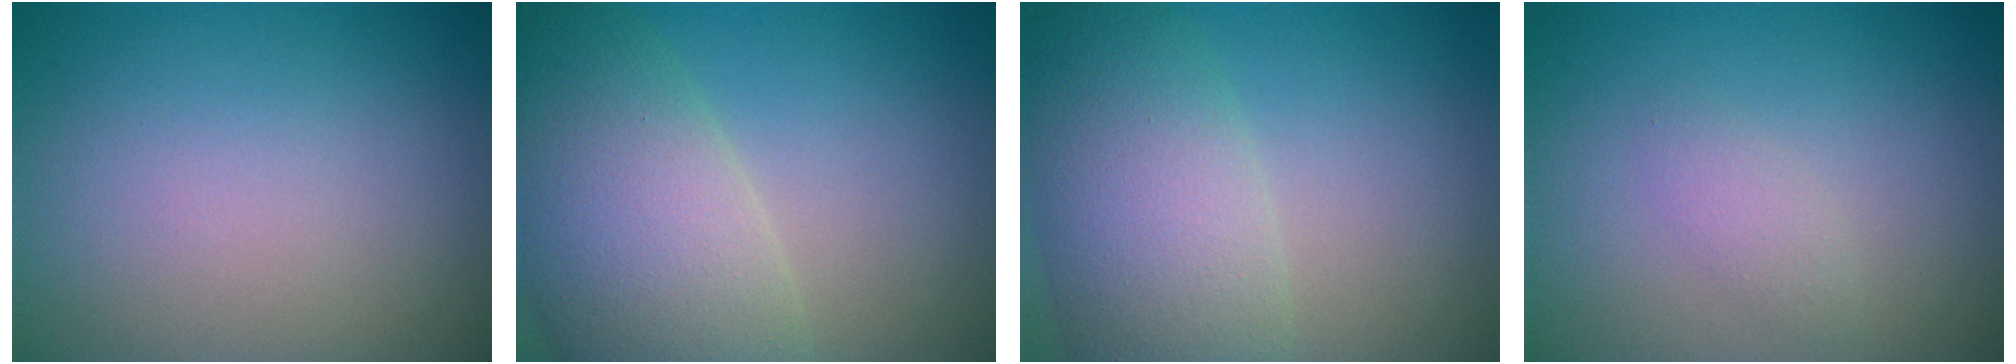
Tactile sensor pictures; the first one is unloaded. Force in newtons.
{"total": 9.6, "press": 9.5, "slide": 0.9}
{"total": 7.5, "press": 7.5, "slide": 0.6}
{"total": 1.2, "press": 1.2, "slide": 0.0}